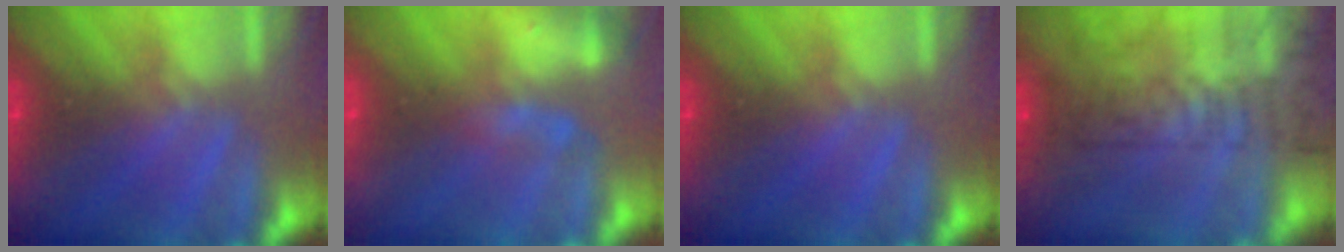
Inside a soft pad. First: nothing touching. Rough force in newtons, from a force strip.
{"total": 2.4}
{"total": 0.0}
{"total": 10.7}